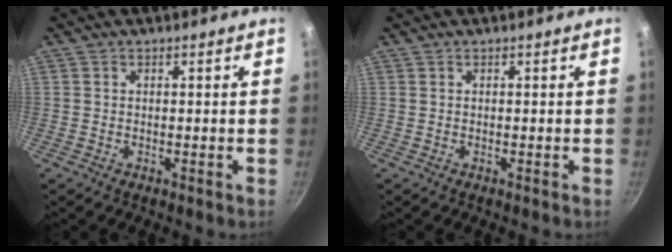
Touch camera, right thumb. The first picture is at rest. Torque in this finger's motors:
{"motor_torque": [-0.27, -0.27, 0.00, 0.00, 0.00]}